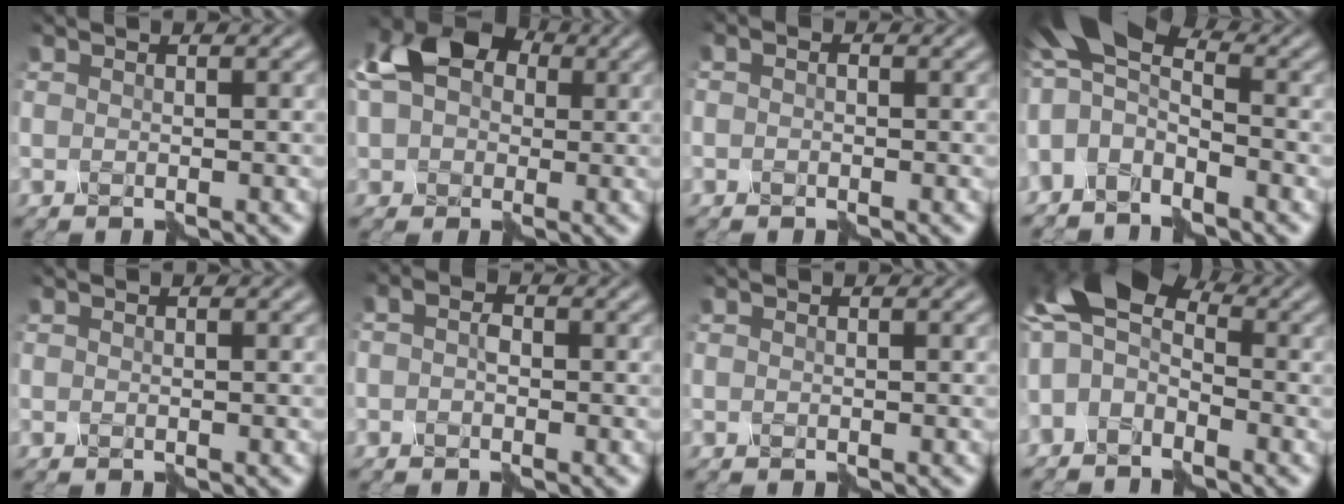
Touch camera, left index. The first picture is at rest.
{"total": 8.5, "force": [2.2, 6.8, 4.7], "torque": [-0.085, 0.042, 0.017]}
{"total": 0.6, "force": [-0.4, 0.3, 0.3], "torque": [-0.005, 0.003, -0.004]}
{"total": 6.1, "force": [-1.4, 3.6, 4.7], "torque": [-0.094, 0.018, -0.041]}
{"total": 0.0}
{"total": 1.0, "force": [-0.5, 0.6, 0.6], "torque": [-0.013, 0.008, -0.008]}
{"total": 0.0}
{"total": 6.8, "force": [-0.7, 4.5, 5.0], "torque": [-0.094, 0.024, -0.026]}